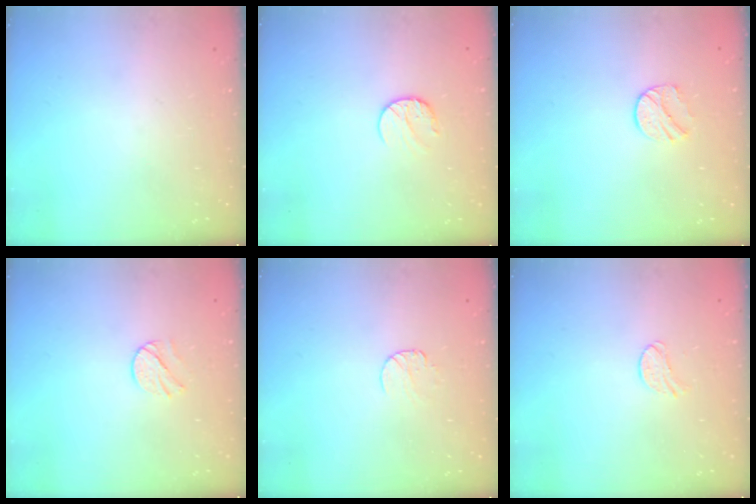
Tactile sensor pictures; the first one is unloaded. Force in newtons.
{"total": 7.1, "press": 7.1, "slide": 0.8}
{"total": 8.0, "press": 8.0, "slide": 0.6}
{"total": 5.7, "press": 5.6, "slide": 0.6}
{"total": 6.9, "press": 6.9, "slide": 0.6}
{"total": 7.1, "press": 7.1, "slide": 0.5}